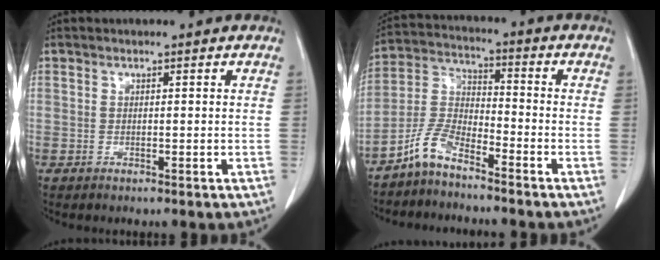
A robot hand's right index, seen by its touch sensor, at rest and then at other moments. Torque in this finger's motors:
{"motor_torque": [-0.26, -0.23, -0.14, -0.08]}